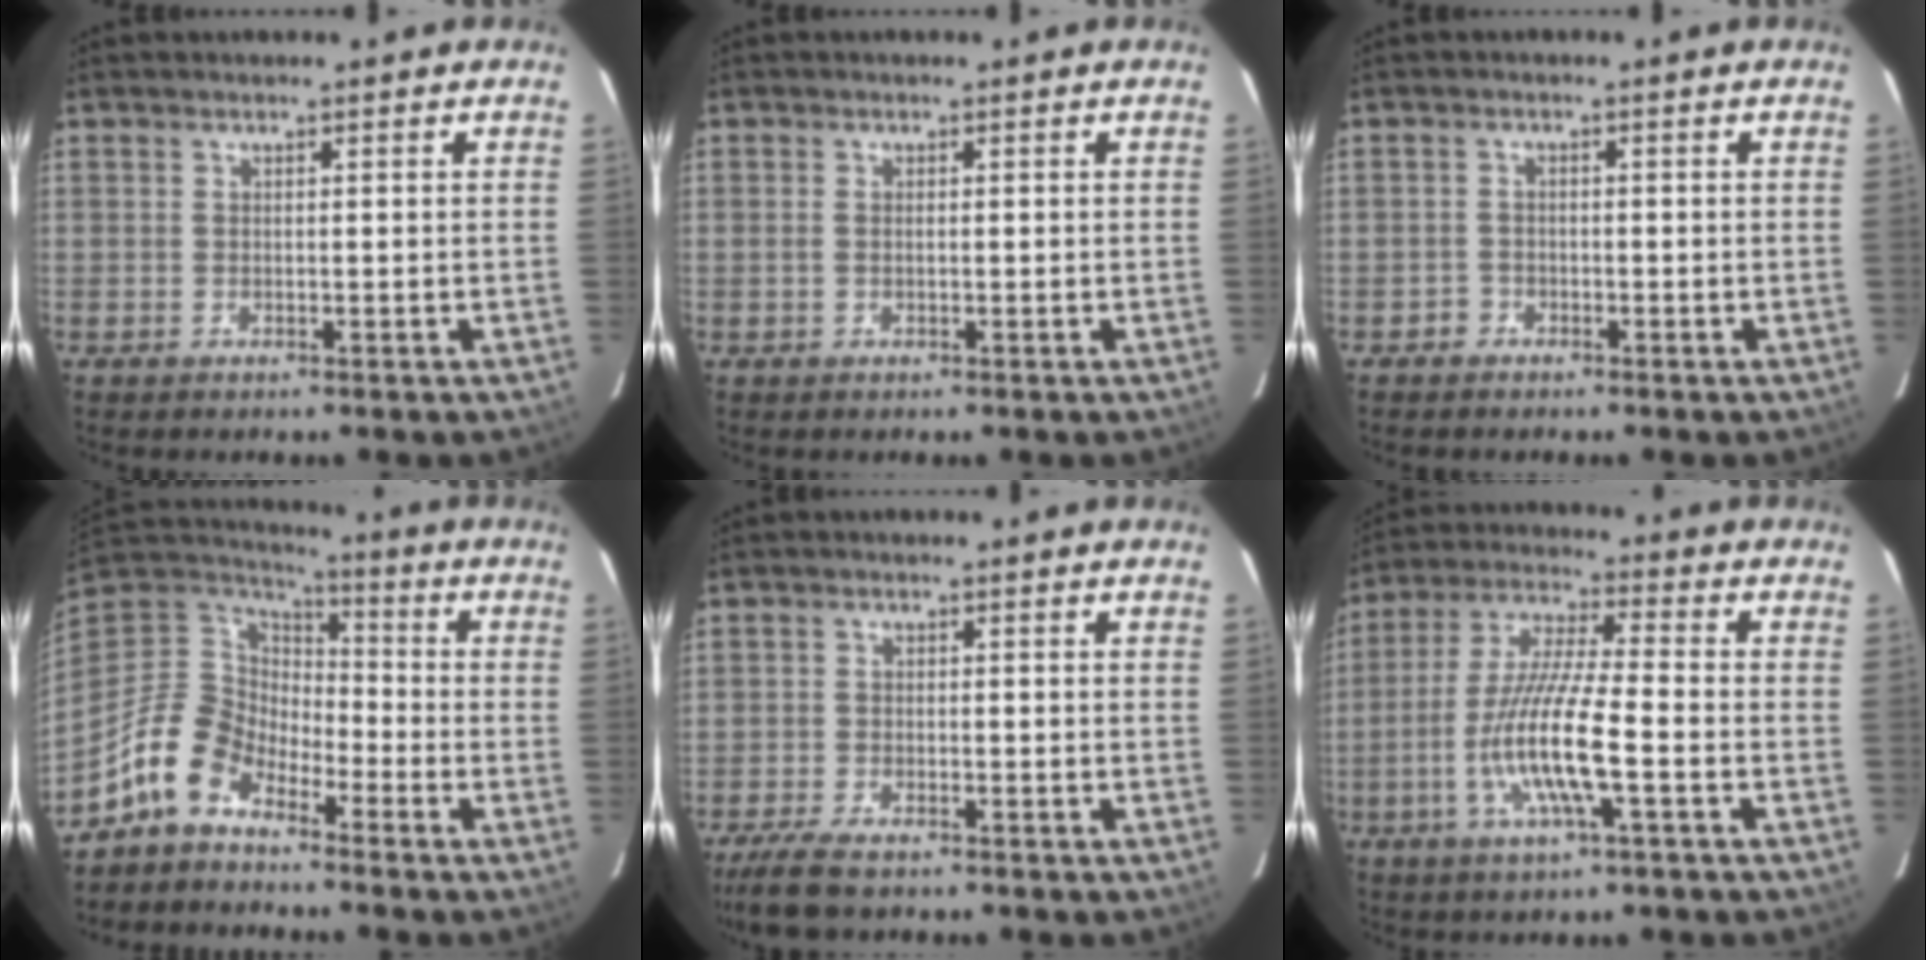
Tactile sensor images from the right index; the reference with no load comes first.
{"total": 0.8, "force": [-0.1, 0.5, 0.6], "torque": [-0.014, 0.001, -0.004]}
{"total": 1.5, "force": [-1.1, 1.0, -0.1], "torque": [0.002, 0.006, -0.020]}
{"total": 11.3, "force": [-7.6, 6.7, 5.1], "torque": [-0.112, 0.024, -0.154]}
{"total": 6.2, "force": [-5.0, 1.5, 3.2], "torque": [-0.090, -0.018, -0.095]}
{"total": 12.9, "force": [-4.1, 1.2, 12.2], "torque": [-0.248, -0.004, -0.080]}